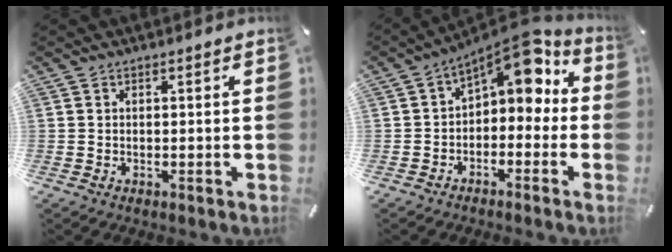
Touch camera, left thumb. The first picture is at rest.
{"total": 8.4, "force": [4.7, 4.7, 5.2], "torque": [-0.068, -0.045, 0.078]}